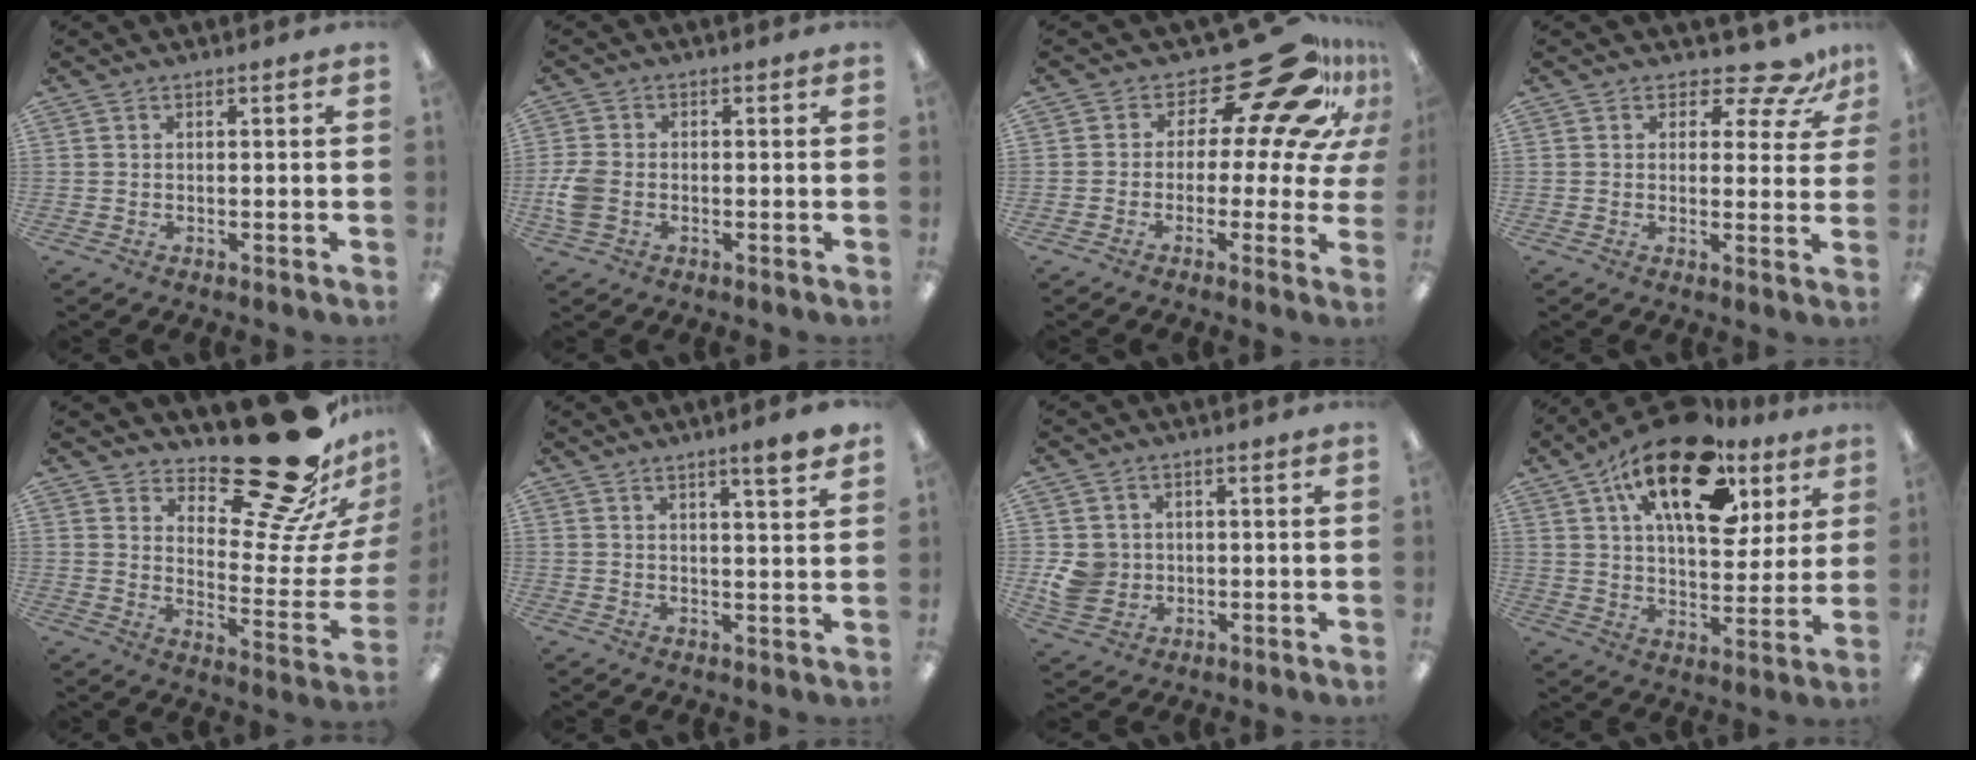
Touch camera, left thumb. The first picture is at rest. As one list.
[{"total": 6.0, "force": [-1.3, 4.3, 3.9], "torque": [-0.081, 0.008, -0.023]}, {"total": 20.5, "force": [12.4, 8.4, 14.0], "torque": [-0.176, -0.095, 0.202]}, {"total": 8.1, "force": [6.2, 3.0, 4.3], "torque": [-0.054, -0.041, 0.107]}, {"total": 26.9, "force": [19.0, 10.2, 16.1], "torque": [-0.198, -0.131, 0.313]}, {"total": 5.0, "force": [3.9, 0.4, 3.1], "torque": [-0.037, -0.028, 0.059]}, {"total": 6.5, "force": [0.1, 6.1, 2.3], "torque": [-0.048, 0.009, 0.006]}, {"total": 21.9, "force": [12.0, 10.3, 15.2], "torque": [-0.238, -0.048, 0.202]}]